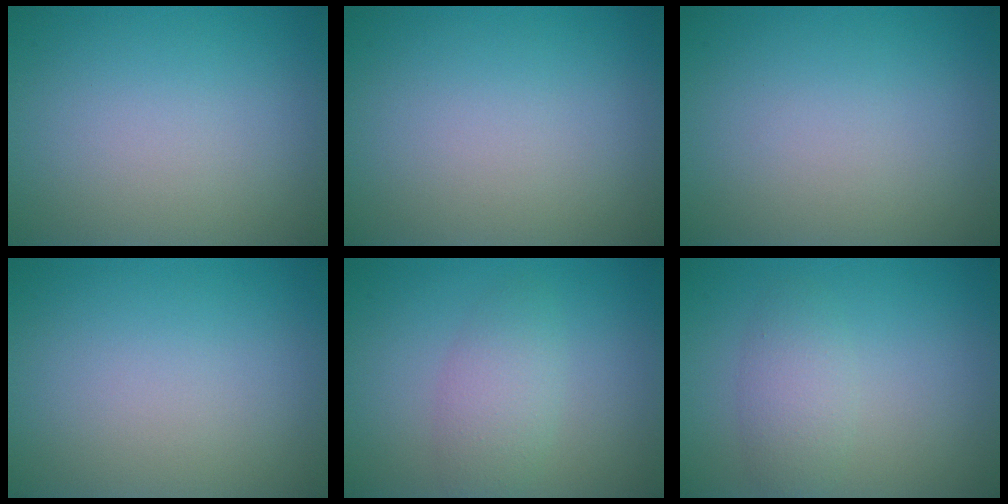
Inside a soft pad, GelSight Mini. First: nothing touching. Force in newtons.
{"total": 0.0}
{"total": 0.0}
{"total": 0.0}
{"total": 2.8, "press": 2.8, "slide": 0.2}
{"total": 2.5, "press": 2.5, "slide": 0.2}